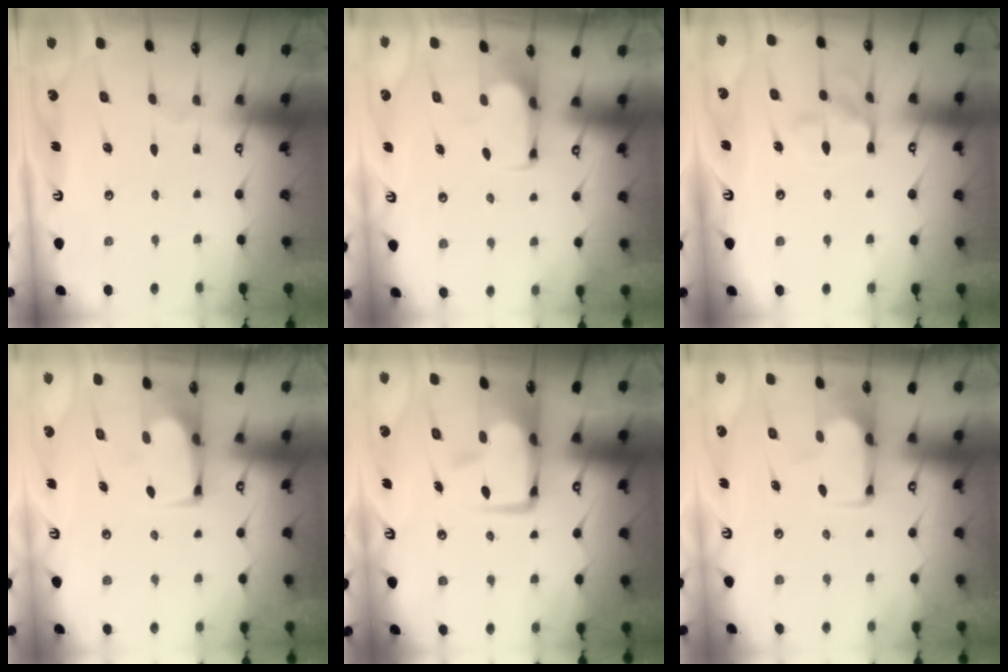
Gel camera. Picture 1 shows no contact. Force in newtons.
{"total": 3.6, "press": 3.5, "slide": 0.7}
{"total": 12.9, "press": 12.8, "slide": 1.4}
{"total": 0.8, "press": 0.7, "slide": 0.1}
{"total": 9.2, "press": 9.0, "slide": 1.8}
{"total": 3.2, "press": 3.2, "slide": 0.5}